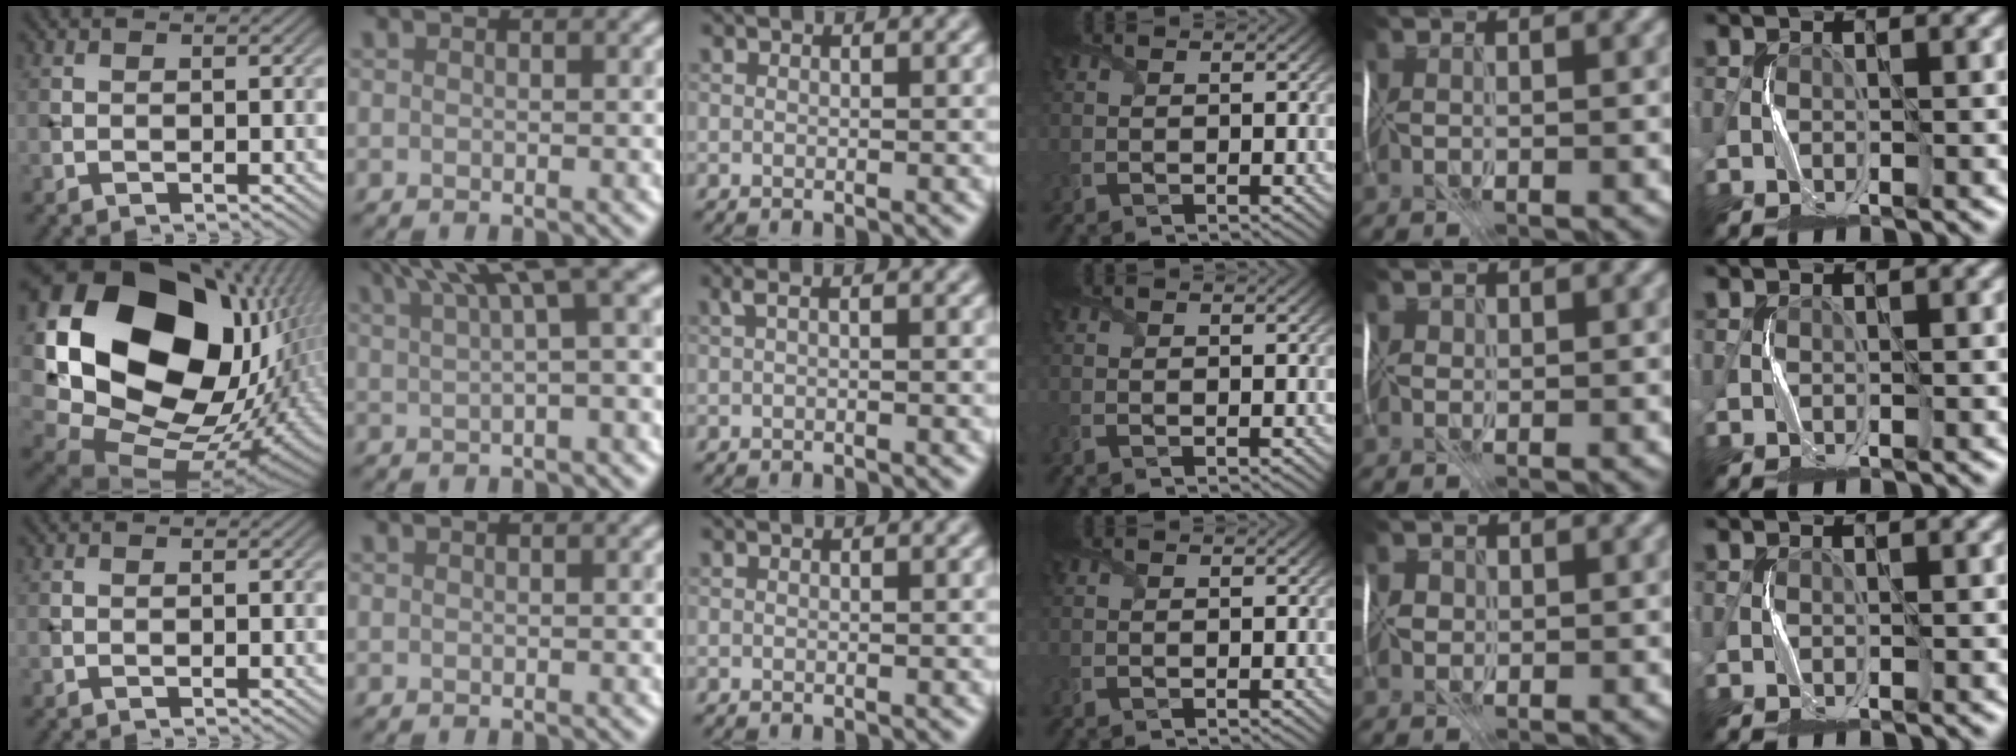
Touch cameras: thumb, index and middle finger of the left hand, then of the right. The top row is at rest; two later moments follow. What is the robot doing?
{"motion": "fold", "object": "map"}